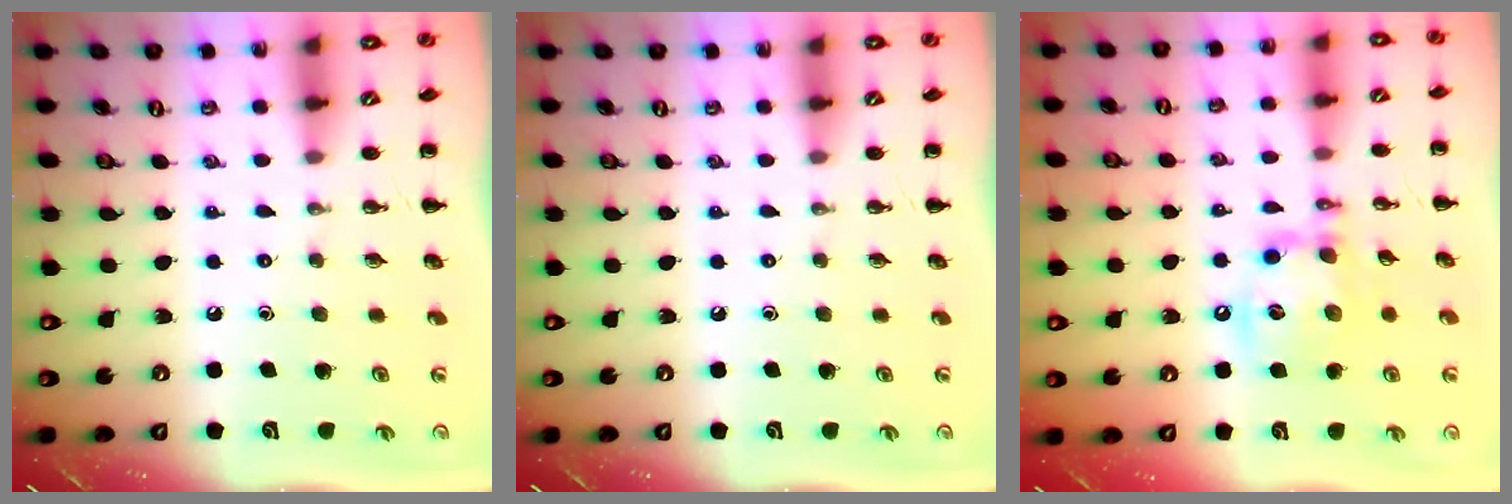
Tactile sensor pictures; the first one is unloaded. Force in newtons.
{"total": 0.0}
{"total": 13.6, "press": 13.5, "slide": 1.9}